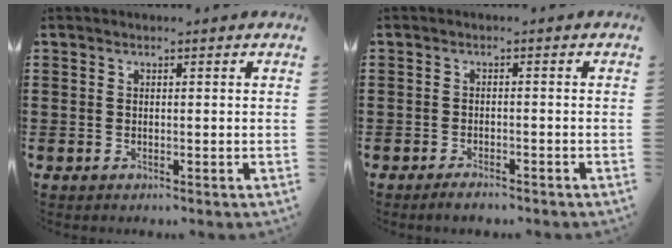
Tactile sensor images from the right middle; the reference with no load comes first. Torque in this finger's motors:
{"motor_torque": [-0.01, 0.01, -0.03, 0.00]}